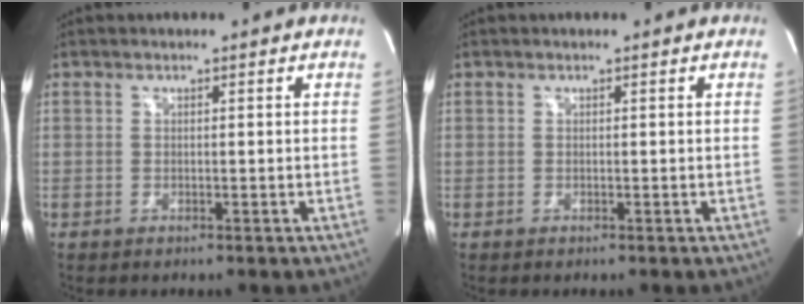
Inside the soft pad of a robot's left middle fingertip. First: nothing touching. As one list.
[{"total": 0.0}]